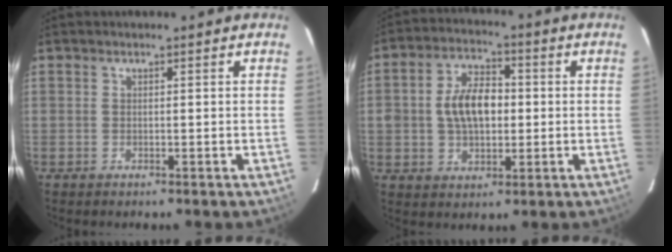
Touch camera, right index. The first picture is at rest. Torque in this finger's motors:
{"motor_torque": [0.38, 0.02, 0.30, 0.09]}